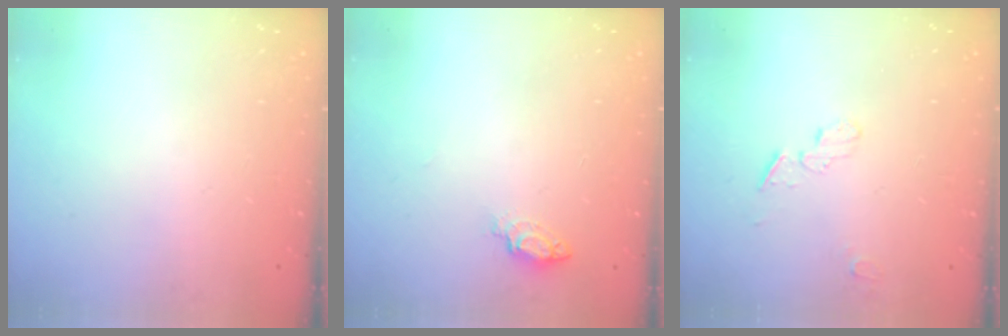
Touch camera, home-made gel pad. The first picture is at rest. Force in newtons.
{"total": 5.7, "press": 5.5, "slide": 1.4}
{"total": 4.6, "press": 4.6, "slide": 0.6}